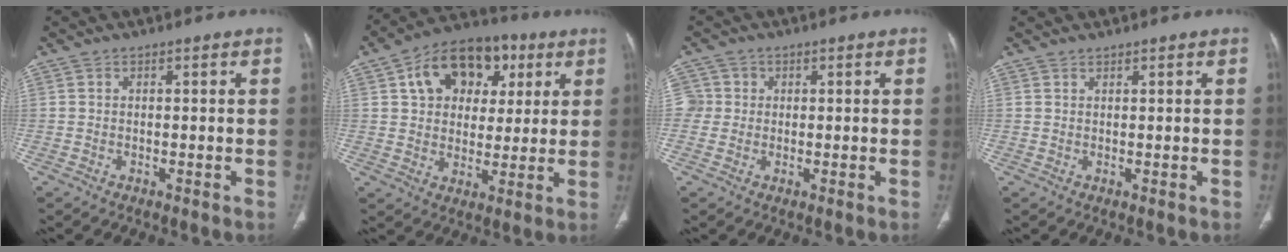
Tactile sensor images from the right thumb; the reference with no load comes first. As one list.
[{"total": 16.0, "force": [5.8, 11.5, 9.5], "torque": [-0.109, 0.006, 0.089]}, {"total": 3.3, "force": [0.2, 3.3, 0.4], "torque": [0.019, 0.009, 0.001]}, {"total": 0.6, "force": [0.6, 0.0, 0.1], "torque": [-0.002, -0.005, 0.012]}]